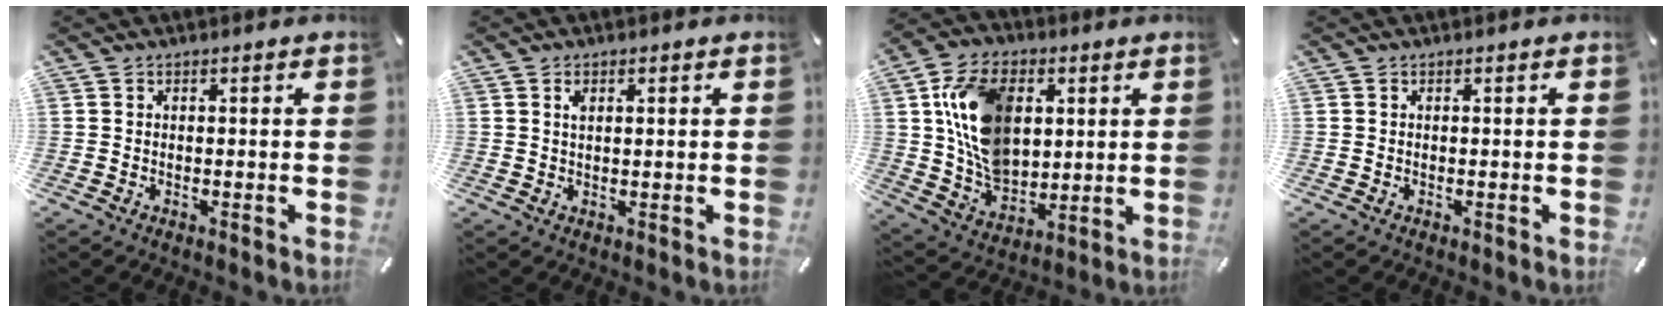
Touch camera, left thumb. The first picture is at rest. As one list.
[{"total": 1.6, "force": [0.7, 0.6, 1.3], "torque": [-0.029, 0.000, 0.013]}, {"total": 17.0, "force": [4.2, 11.9, 11.5], "torque": [-0.231, 0.007, 0.081]}, {"total": 0.0}]